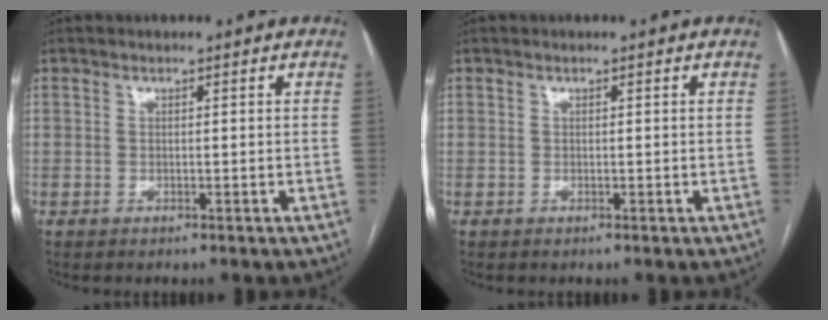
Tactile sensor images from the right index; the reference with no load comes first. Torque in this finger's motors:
{"motor_torque": [0.00, 0.00, 0.00, 0.00]}